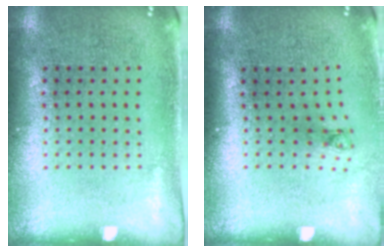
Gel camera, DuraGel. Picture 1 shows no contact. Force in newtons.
{"total": 0.8, "press": 0.3, "slide": 0.8}